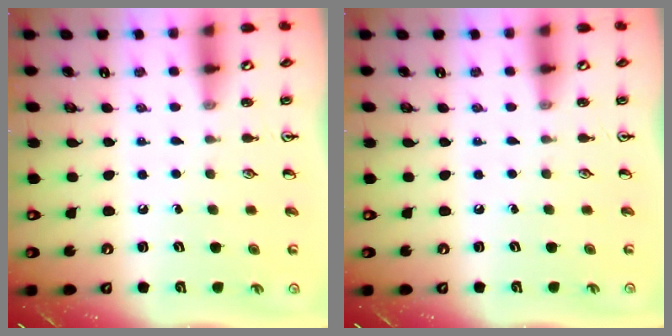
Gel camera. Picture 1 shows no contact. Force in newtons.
{"total": 0.0}